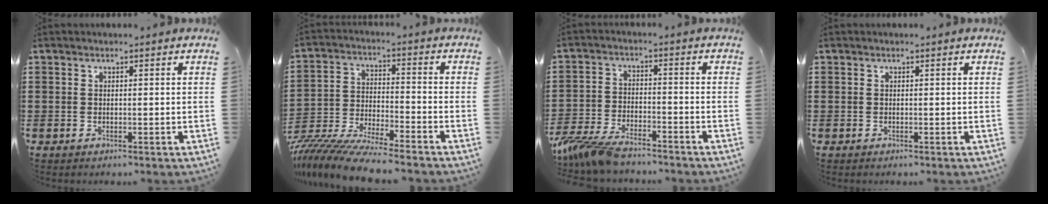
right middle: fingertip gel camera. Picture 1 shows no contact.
{"total": 8.9, "force": [-8.5, 0.1, 2.6], "torque": [-0.059, -0.003, -0.170]}
{"total": 6.3, "force": [-5.7, 1.1, 2.4], "torque": [-0.071, -0.003, -0.114]}
{"total": 0.0}